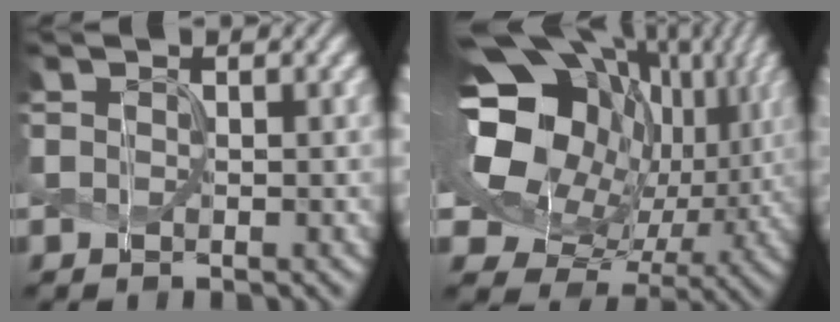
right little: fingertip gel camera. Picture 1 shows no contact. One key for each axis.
{"total": 18.7, "fx": 5.4, "fy": 13.1, "fz": 12.1, "tx": -0.213, "ty": 0.021, "tz": 0.107}